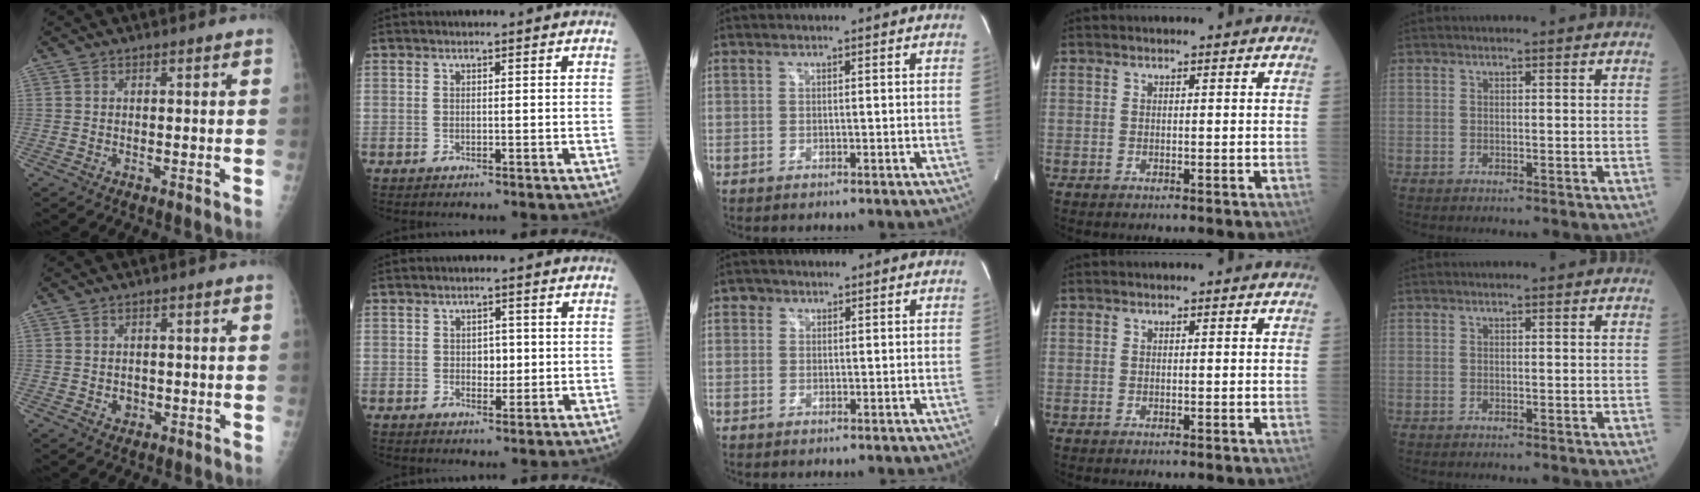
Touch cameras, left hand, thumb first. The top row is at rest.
{"thumb": {"total": 1.9, "force": [-0.6, 1.6, 0.6], "torque": [0.002, 0.003, -0.006]}, "index": {"total": 2.5, "force": [0.0, 1.7, 1.8], "torque": [-0.024, 0.002, 0.002]}, "middle": {"total": 1.3, "force": [0.6, 1.1, 0.1], "torque": [0.006, 0.004, 0.006]}}